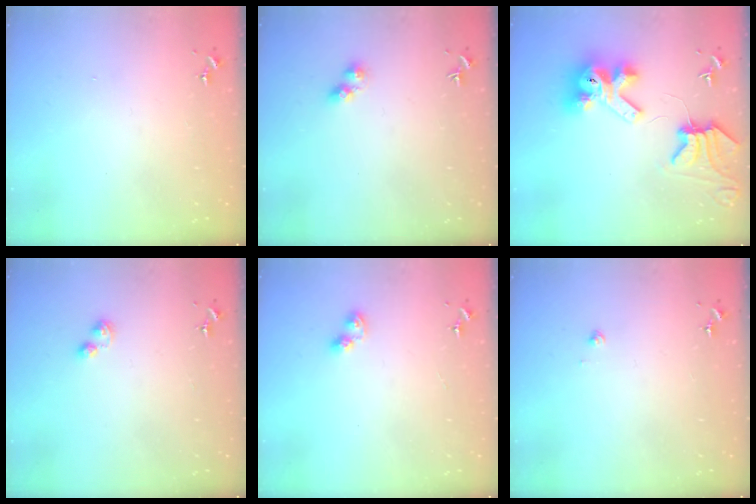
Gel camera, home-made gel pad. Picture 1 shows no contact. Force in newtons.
{"total": 3.5, "press": 3.4, "slide": 0.8}
{"total": 12.2, "press": 12.1, "slide": 1.5}
{"total": 3.4, "press": 3.4, "slide": 0.4}
{"total": 4.8, "press": 4.6, "slide": 1.2}
{"total": 1.9, "press": 1.9, "slide": 0.1}